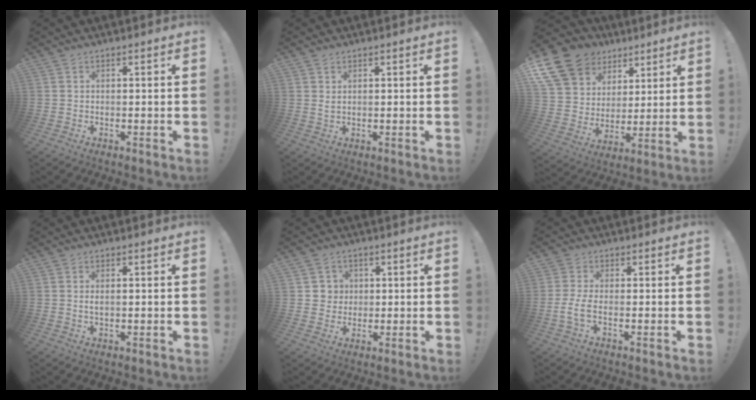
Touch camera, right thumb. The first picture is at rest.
{"total": 1.5, "force": [1.0, 0.7, 0.9], "torque": [-0.011, -0.001, 0.017]}
{"total": 16.6, "force": [9.7, 12.0, 6.1], "torque": [-0.112, -0.056, 0.205]}
{"total": 1.4, "force": [0.2, 0.3, 1.3], "torque": [-0.017, -0.002, 0.001]}
{"total": 5.1, "force": [1.2, 4.9, 0.4], "torque": [-0.005, -0.009, 0.024]}
{"total": 4.6, "force": [-1.2, 1.8, 4.0], "torque": [-0.085, -0.004, -0.021]}